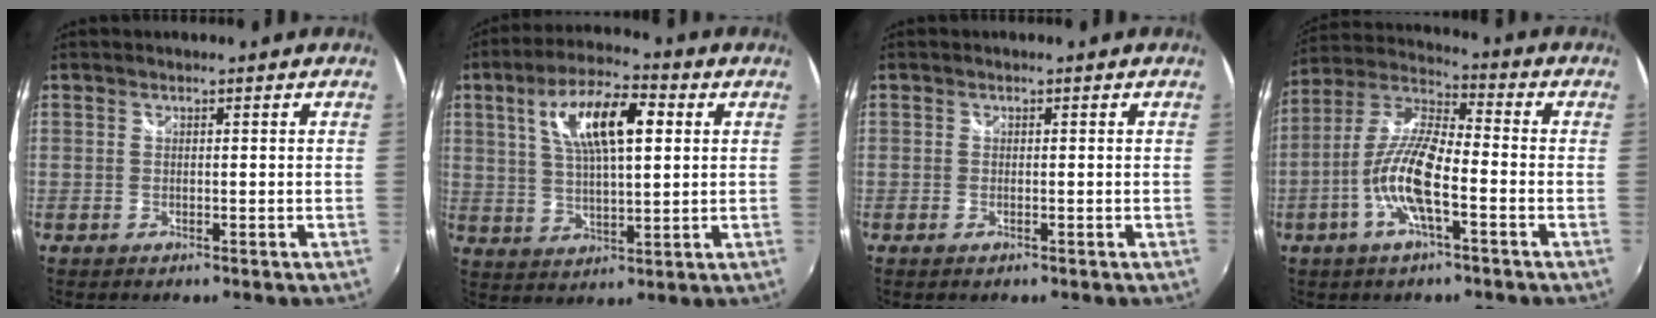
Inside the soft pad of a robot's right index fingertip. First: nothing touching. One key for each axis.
{"total": 13.1, "fx": 4.1, "fy": 4.6, "fz": 11.6, "tx": -0.211, "ty": 0.019, "tz": 0.072}
{"total": 0.5, "fx": -0.4, "fy": 0.3, "fz": 0.3, "tx": -0.005, "ty": -0.003, "tz": -0.008}
{"total": 11.9, "fx": -4.2, "fy": 2.9, "fz": 10.8, "tx": -0.226, "ty": 0.001, "tz": -0.083}